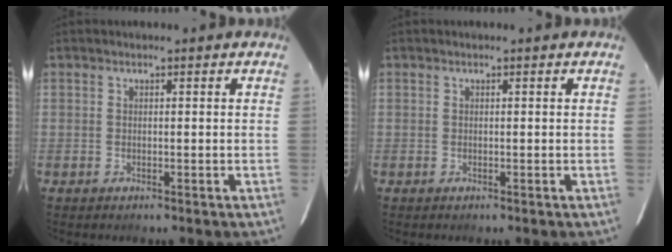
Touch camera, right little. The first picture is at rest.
{"total": 0.0}